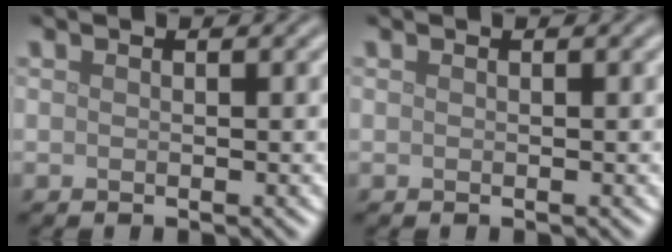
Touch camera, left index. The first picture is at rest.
{"total": 0.0}